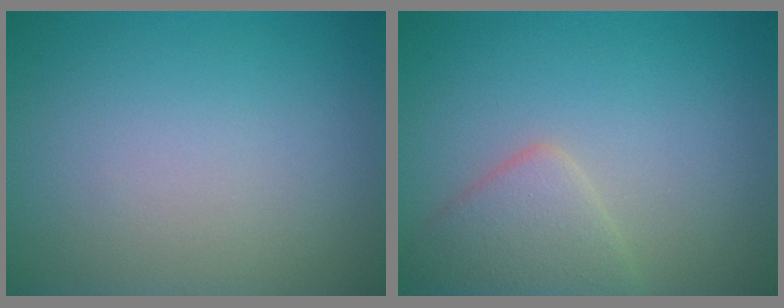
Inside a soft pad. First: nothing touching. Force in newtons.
{"total": 3.1, "press": 3.1, "slide": 0.1}